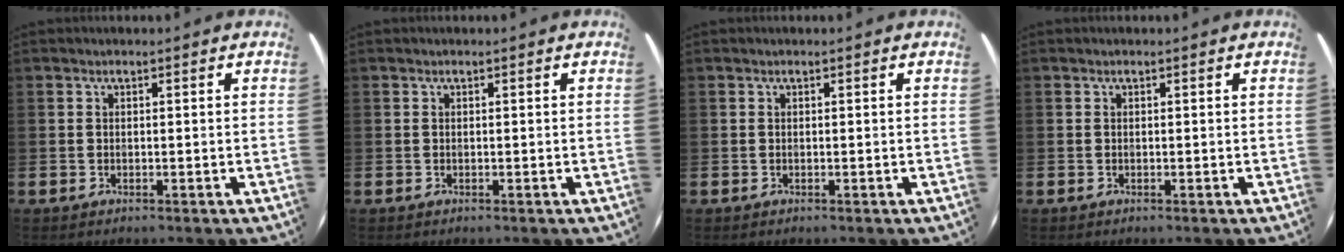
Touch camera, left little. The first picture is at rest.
{"total": 0.0}
{"total": 0.0}
{"total": 0.0}